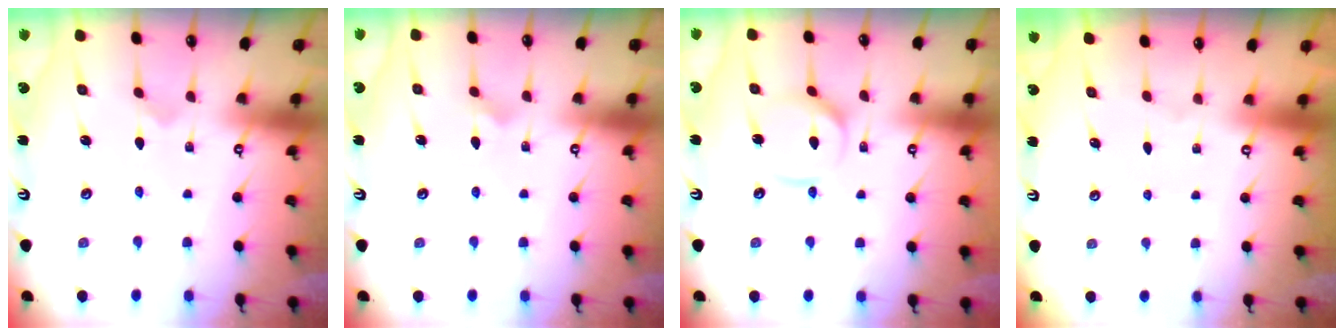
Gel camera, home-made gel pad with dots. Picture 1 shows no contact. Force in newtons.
{"total": 2.0, "press": 2.0, "slide": 0.1}
{"total": 6.6, "press": 6.6, "slide": 0.6}
{"total": 0.0}